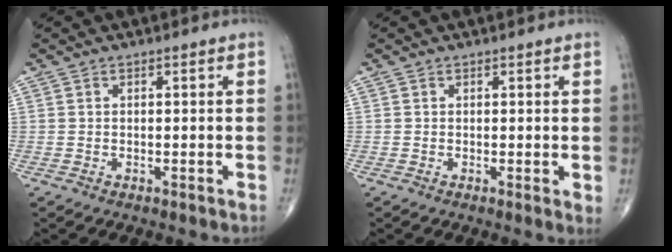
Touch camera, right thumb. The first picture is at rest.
{"total": 1.4, "force": [0.3, 0.4, 1.3], "torque": [-0.018, -0.005, 0.000]}